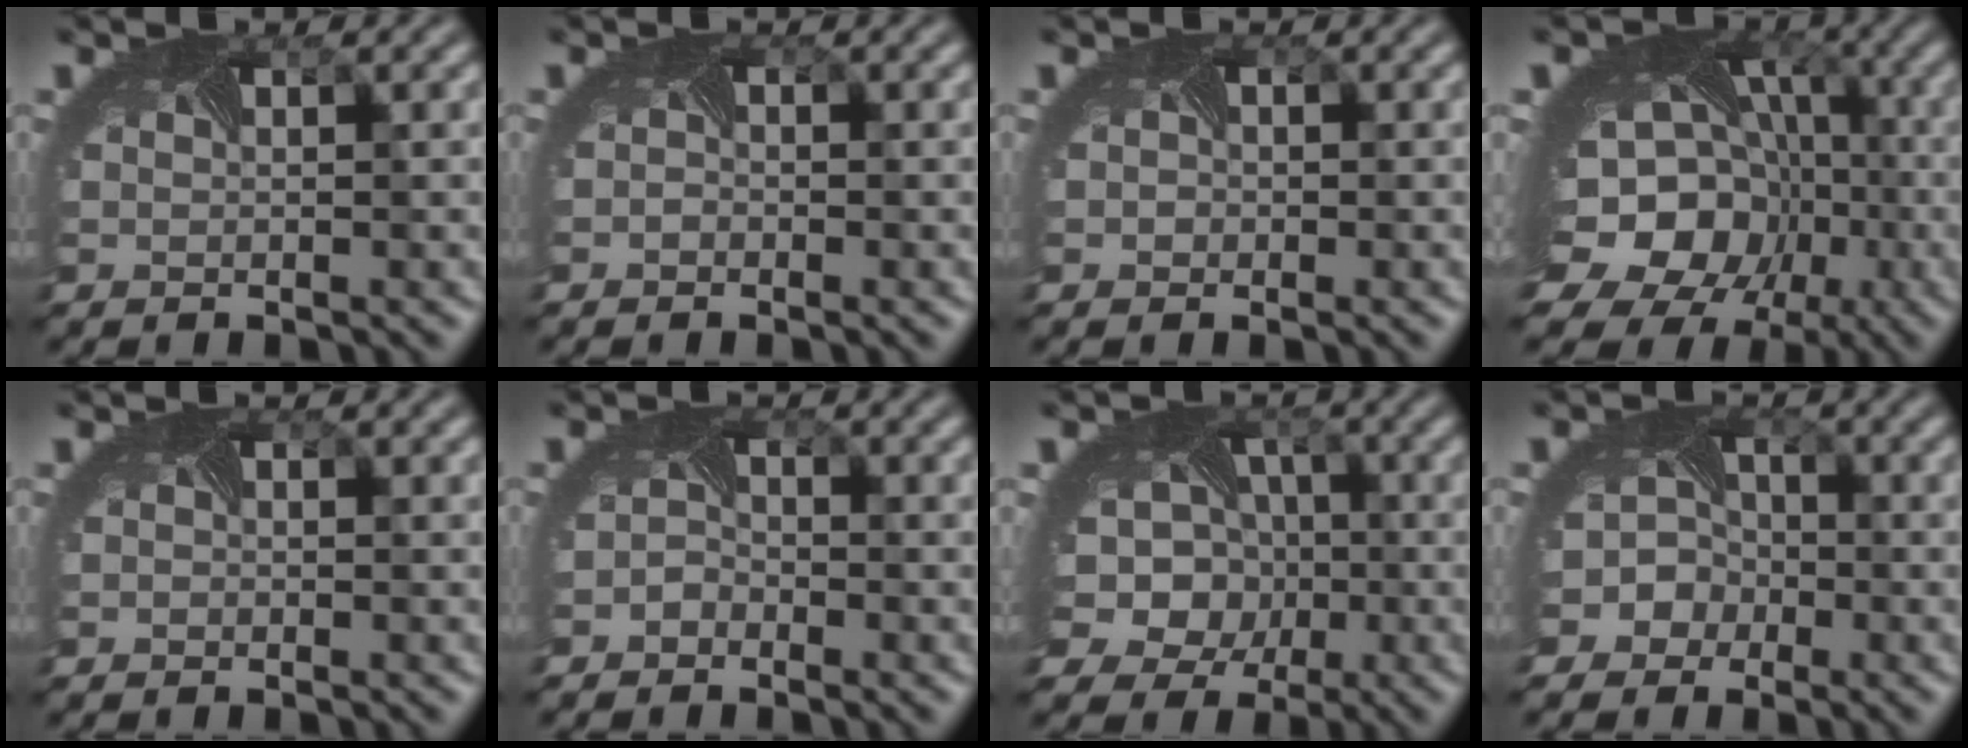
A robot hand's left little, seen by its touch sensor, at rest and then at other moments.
{"total": 0.5, "force": [-0.4, 0.4, 0.0], "torque": [-0.004, -0.007, -0.013]}
{"total": 1.1, "force": [0.1, 1.1, 0.2], "torque": [-0.003, -0.002, -0.008]}
{"total": 17.6, "force": [-5.3, 14.7, 8.1], "torque": [-0.159, -0.047, -0.084]}
{"total": 0.0}
{"total": 1.3, "force": [-1.2, 0.6, 0.0], "torque": [-0.006, -0.003, -0.026]}
{"total": 10.9, "force": [-0.5, 9.5, 5.2], "torque": [-0.100, 0.006, -0.042]}
{"total": 4.8, "force": [-2.2, 4.1, 0.9], "torque": [0.005, 0.001, -0.049]}